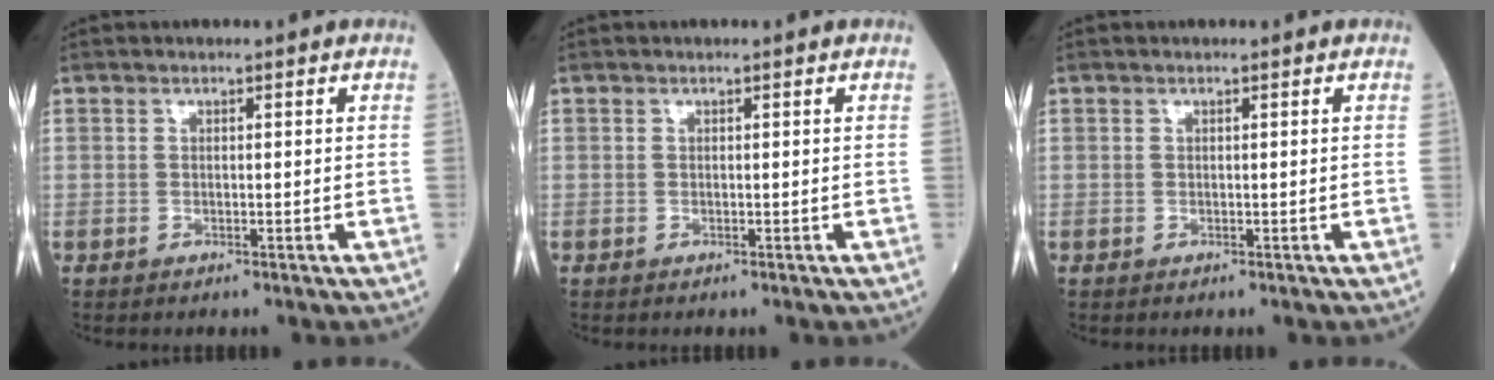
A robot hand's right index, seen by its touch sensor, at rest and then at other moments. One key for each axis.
{"total": 0.0}
{"total": 0.0}